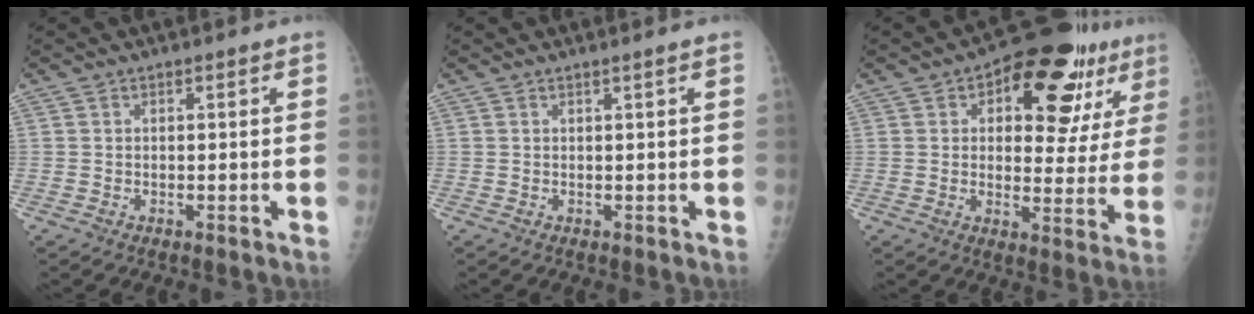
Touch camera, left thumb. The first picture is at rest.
{"total": 0.8, "force": [0.3, -0.3, 0.6], "torque": [-0.019, -0.005, 0.010]}
{"total": 19.3, "force": [9.3, 9.5, 14.1], "torque": [-0.130, -0.016, 0.123]}